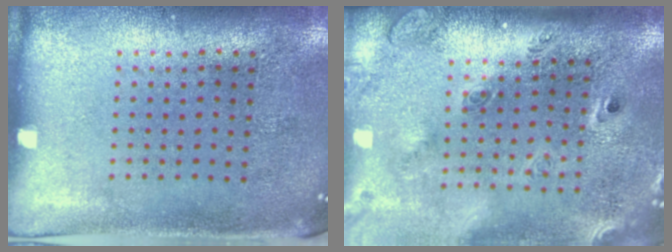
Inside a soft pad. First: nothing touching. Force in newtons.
{"total": 2.7, "press": 1.8, "slide": 1.9}